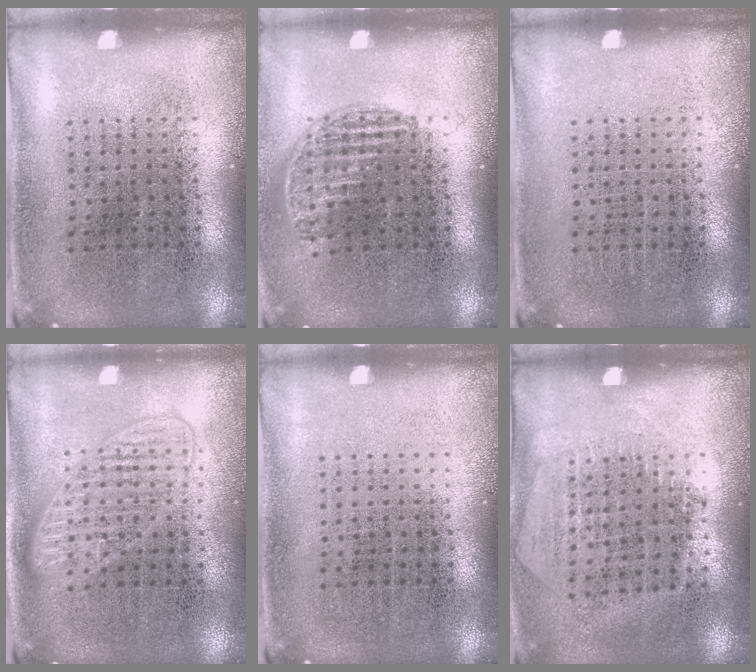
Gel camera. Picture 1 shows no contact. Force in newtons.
{"total": 1.0, "press": 0.9, "slide": 0.5}
{"total": 0.0}
{"total": 1.4, "press": 1.3, "slide": 0.4}
{"total": 0.0}
{"total": 1.3, "press": 1.1, "slide": 0.6}